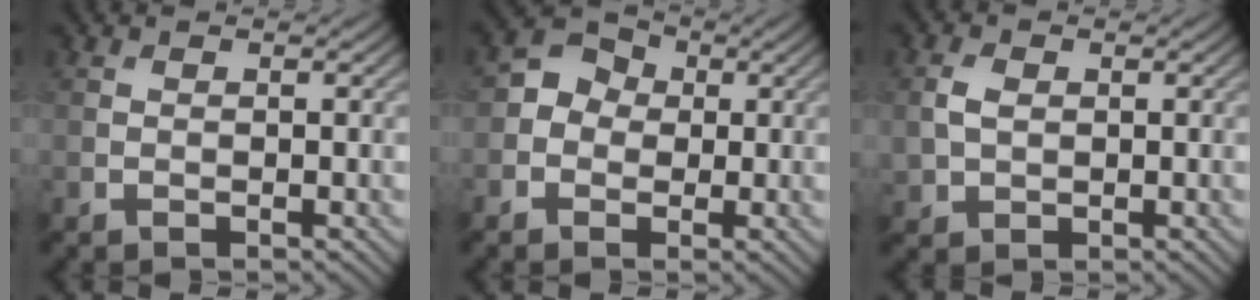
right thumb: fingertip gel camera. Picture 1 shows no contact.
{"total": 4.0, "force": [-0.3, 3.6, 1.7], "torque": [-0.031, 0.008, -0.014]}
{"total": 3.2, "force": [0.4, 2.3, 2.1], "torque": [-0.055, 0.002, 0.006]}